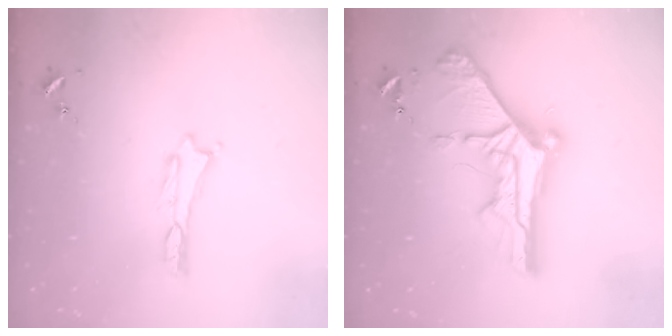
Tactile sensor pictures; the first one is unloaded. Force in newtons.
{"total": 11.1, "press": 11.1, "slide": 1.3}